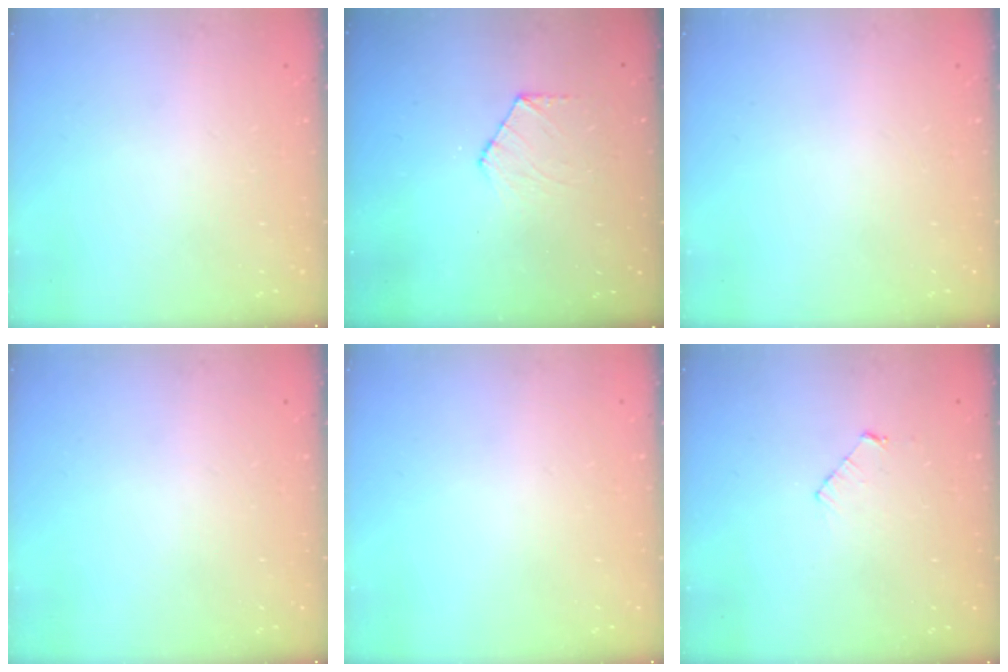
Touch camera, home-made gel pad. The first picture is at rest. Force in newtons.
{"total": 6.5, "press": 6.5, "slide": 0.6}
{"total": 0.0}
{"total": 0.0}
{"total": 0.0}
{"total": 3.6, "press": 3.6, "slide": 0.3}